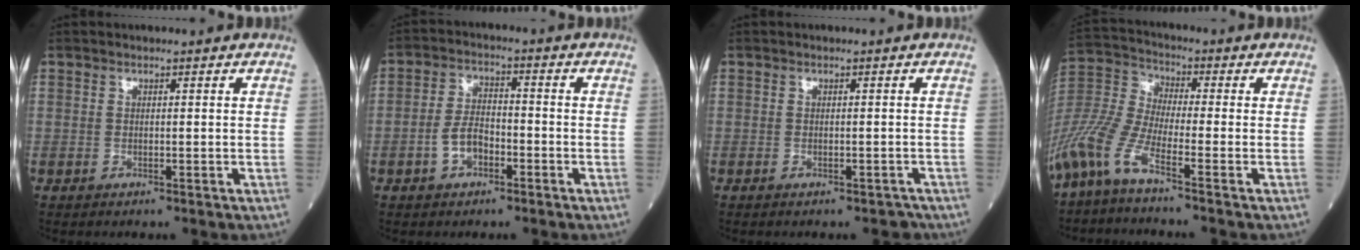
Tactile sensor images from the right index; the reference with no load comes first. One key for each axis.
{"total": 5.1, "fx": -2.2, "fy": 2.9, "fz": 3.6, "tx": -0.079, "ty": 0.009, "tz": -0.041}
{"total": 1.7, "fx": -1.3, "fy": 0.9, "fz": 0.6, "tx": 0.001, "ty": 0.004, "tz": -0.015}
{"total": 11.7, "fx": -7.8, "fy": 1.5, "fz": 8.6, "tx": -0.207, "ty": -0.005, "tz": -0.162}